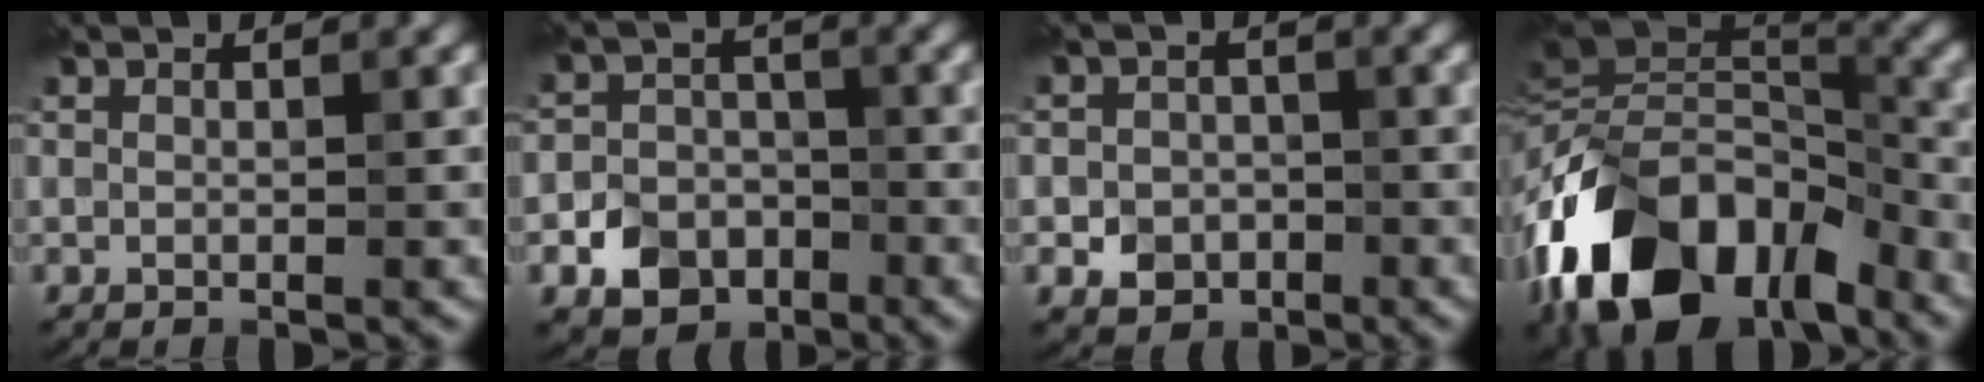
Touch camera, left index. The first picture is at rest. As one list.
[{"total": 5.2, "force": [-2.7, 4.0, 2.0], "torque": [-0.013, -0.004, -0.057]}, {"total": 3.3, "force": [-1.1, 2.7, 1.4], "torque": [-0.004, -0.003, -0.025]}, {"total": 15.9, "force": [-7.9, 8.9, 10.5], "torque": [-0.214, 0.010, -0.144]}]